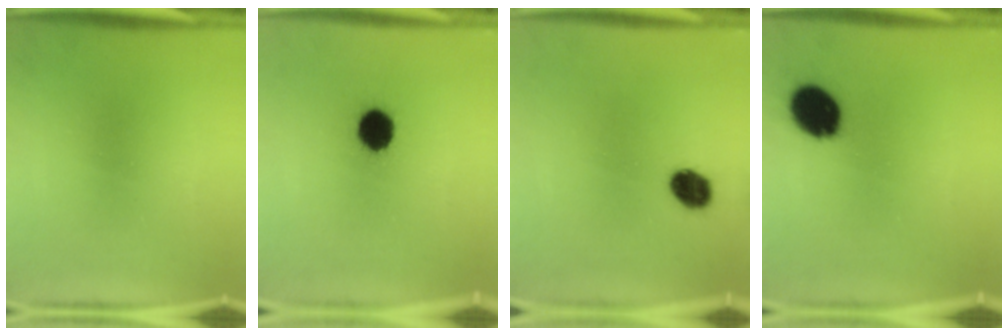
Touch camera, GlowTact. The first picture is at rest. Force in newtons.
{"total": 8.4}
{"total": 6.2}
{"total": 12.6}